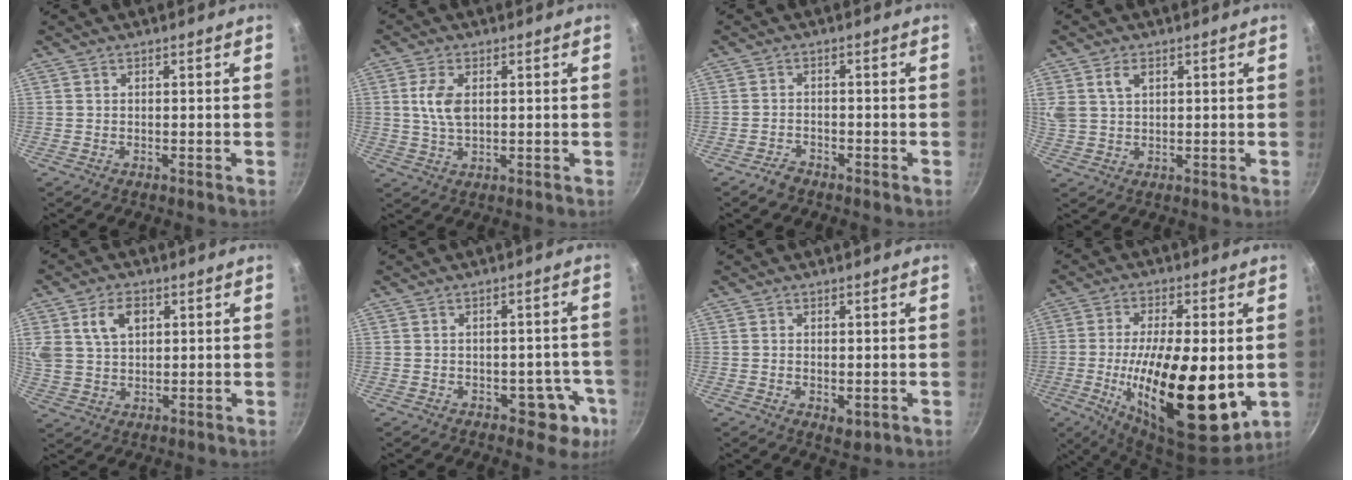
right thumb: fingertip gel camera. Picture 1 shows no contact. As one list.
[{"total": 6.0, "force": [1.2, 3.3, 4.8], "torque": [-0.092, 0.001, 0.023]}, {"total": 2.5, "force": [-2.0, 1.2, 0.8], "torque": [-0.010, 0.024, -0.032]}, {"total": 7.0, "force": [3.0, 4.7, 4.2], "torque": [-0.074, 0.006, 0.061]}, {"total": 10.0, "force": [3.7, 6.9, 6.2], "torque": [-0.107, 0.001, 0.071]}, {"total": 7.0, "force": [-2.9, 4.6, 4.3], "torque": [-0.009, 0.031, -0.024]}, {"total": 2.9, "force": [-0.3, 1.7, 2.3], "torque": [-0.034, -0.010, -0.003]}, {"total": 22.4, "force": [-2.8, 8.4, 20.6], "torque": [-0.337, -0.007, -0.044]}]